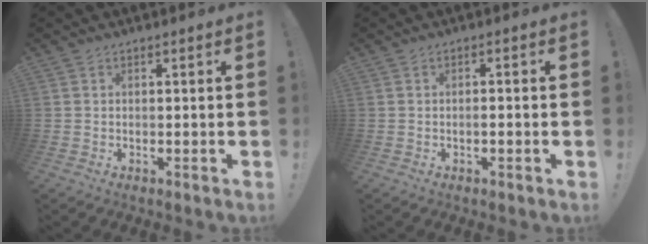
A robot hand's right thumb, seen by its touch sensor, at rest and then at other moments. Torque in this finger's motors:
{"motor_torque": [-0.18, -0.51, -0.11, 0.39, 0.03]}